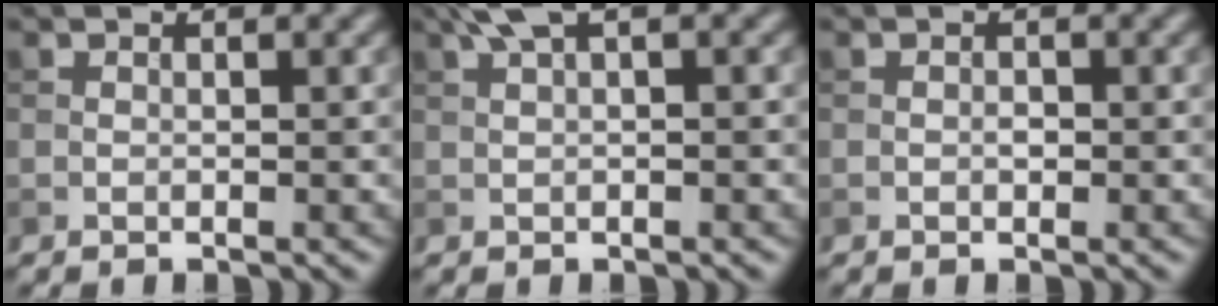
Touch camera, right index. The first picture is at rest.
{"total": 2.8, "force": [1.4, 0.7, 2.3], "torque": [-0.048, 0.012, 0.027]}
{"total": 0.6, "force": [-0.2, 0.4, 0.4], "torque": [-0.006, 0.000, -0.004]}